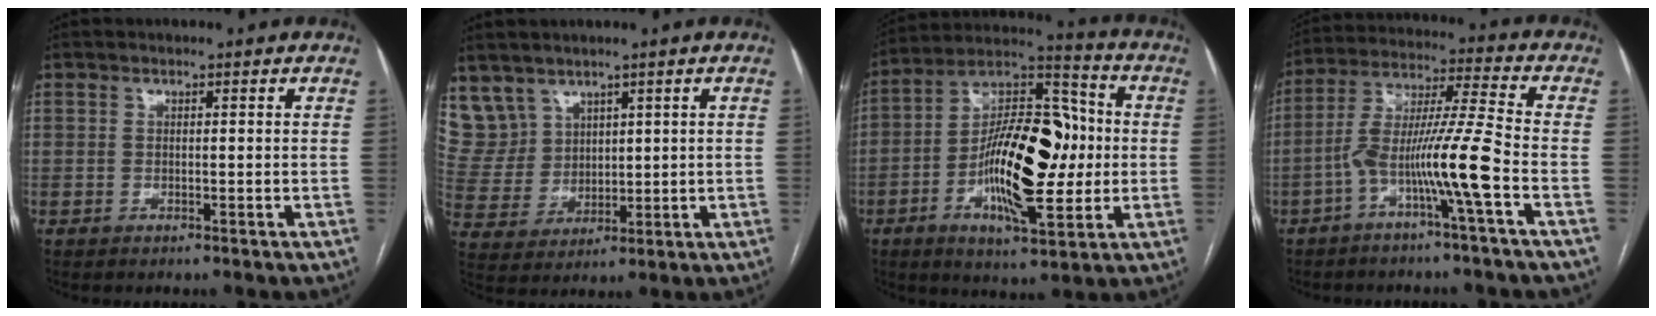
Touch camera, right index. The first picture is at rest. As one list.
[{"total": 8.1, "force": [5.4, 6.0, 0.5], "torque": [-0.026, 0.024, 0.131]}, {"total": 19.3, "force": [-2.3, 6.8, 17.9], "torque": [-0.314, 0.020, -0.040]}, {"total": 11.0, "force": [-4.4, -1.3, 10.0], "torque": [-0.194, 0.016, -0.082]}]